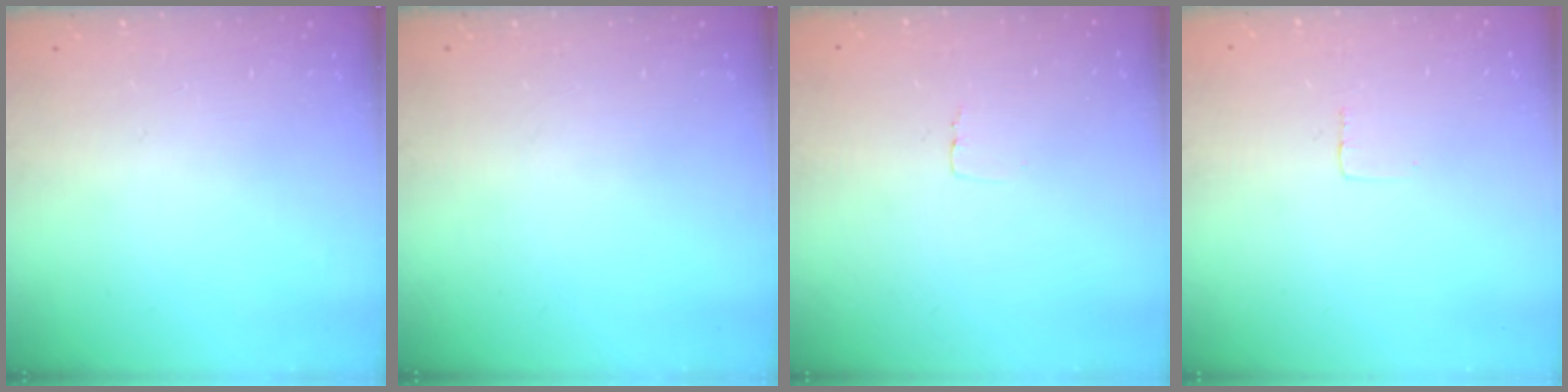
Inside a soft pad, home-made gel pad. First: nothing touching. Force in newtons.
{"total": 0.0}
{"total": 2.6, "press": 2.6, "slide": 0.1}
{"total": 2.4, "press": 2.4, "slide": 0.1}